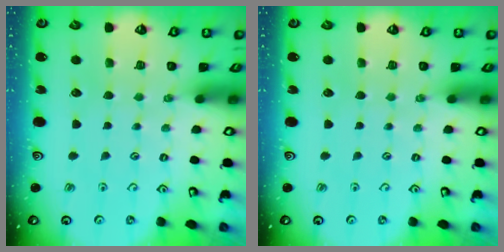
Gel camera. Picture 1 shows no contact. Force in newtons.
{"total": 0.0}